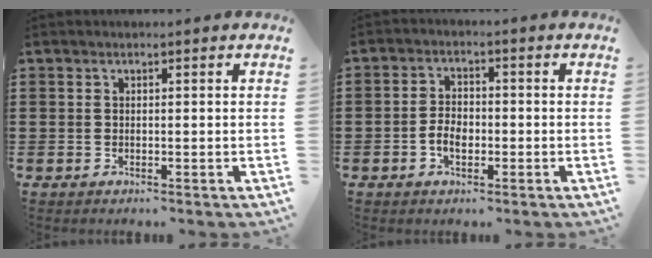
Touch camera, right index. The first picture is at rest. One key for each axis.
{"total": 3.6, "fx": -1.2, "fy": 2.1, "fz": 2.7, "tx": -0.065, "ty": -0.001, "tz": -0.026}